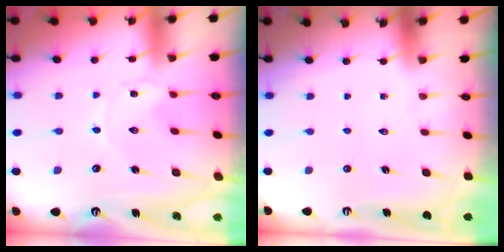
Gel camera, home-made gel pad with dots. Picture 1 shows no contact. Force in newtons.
{"total": 0.0}